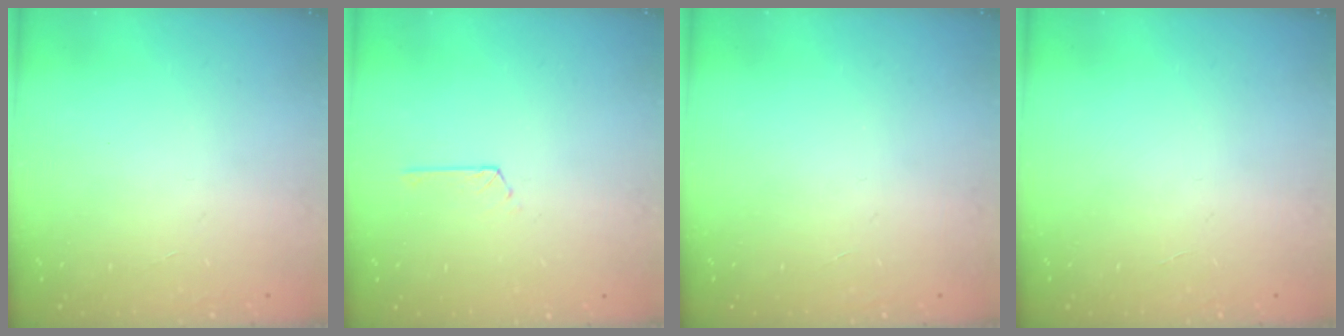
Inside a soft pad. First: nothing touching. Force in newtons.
{"total": 1.9, "press": 1.9, "slide": 0.2}
{"total": 0.0}
{"total": 0.0}